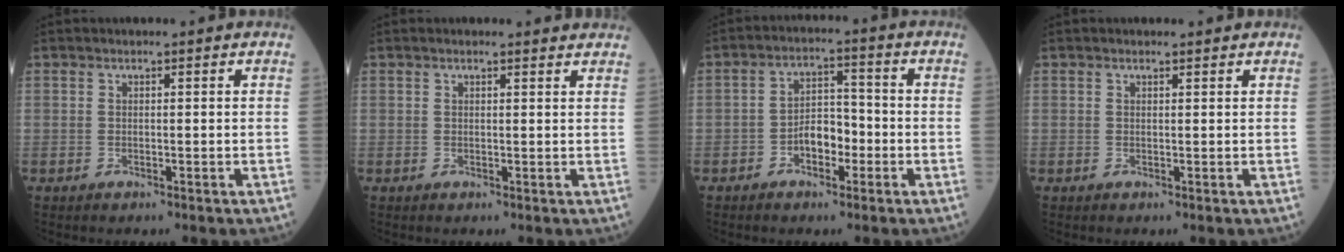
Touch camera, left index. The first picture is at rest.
{"total": 2.6, "force": [2.5, 0.3, 0.6], "torque": [-0.014, 0.004, 0.018]}
{"total": 5.2, "force": [-2.1, 2.8, 3.8], "torque": [-0.068, 0.016, -0.041]}
{"total": 0.5, "force": [0.5, 0.1, 0.1], "torque": [-0.011, -0.002, 0.006]}